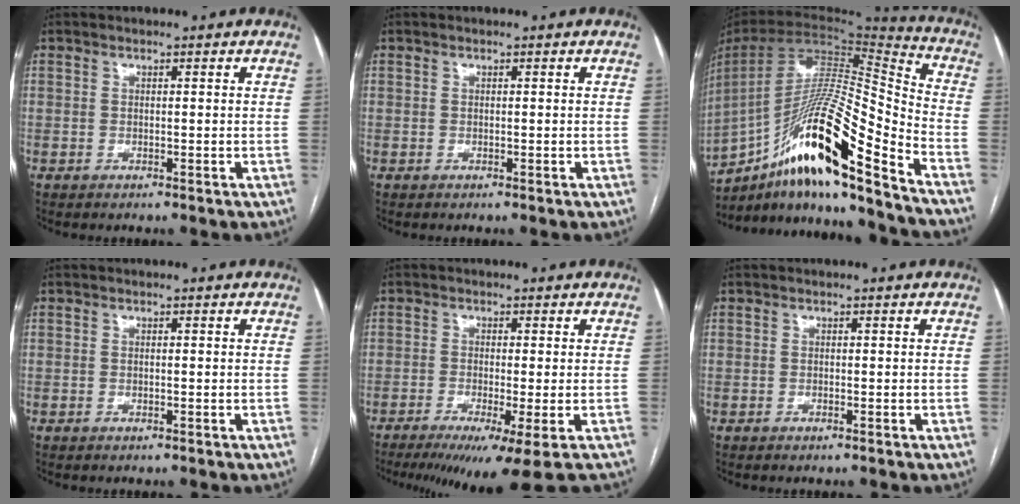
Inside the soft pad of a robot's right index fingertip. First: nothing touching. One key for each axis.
{"total": 0.0}
{"total": 23.2, "fx": -15.0, "fy": 1.2, "fz": 17.7, "tx": -0.319, "ty": -0.004, "tz": -0.269}
{"total": 0.0}
{"total": 9.6, "fx": -6.9, "fy": -0.9, "fz": 6.7, "tx": -0.086, "ty": -0.028, "tz": -0.106}
{"total": 0.0}